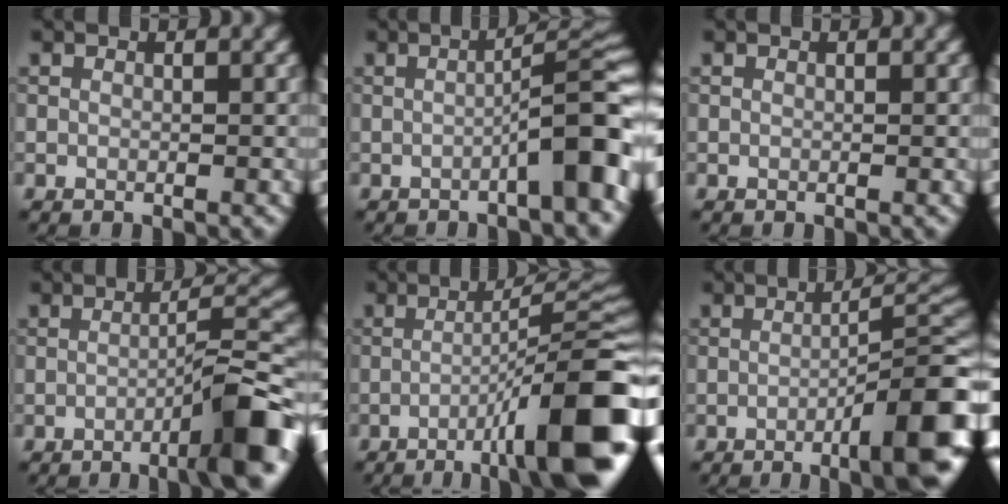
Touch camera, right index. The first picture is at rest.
{"total": 7.0, "force": [-2.3, 1.2, 6.5], "torque": [-0.082, 0.024, -0.038]}
{"total": 0.0}
{"total": 7.6, "force": [-3.7, 1.0, 6.6], "torque": [-0.084, 0.021, -0.064]}
{"total": 13.3, "force": [-5.4, 2.2, 12.0], "torque": [-0.154, 0.012, -0.081]}
{"total": 10.6, "force": [-4.1, 2.1, 9.6], "torque": [-0.119, 0.006, -0.057]}